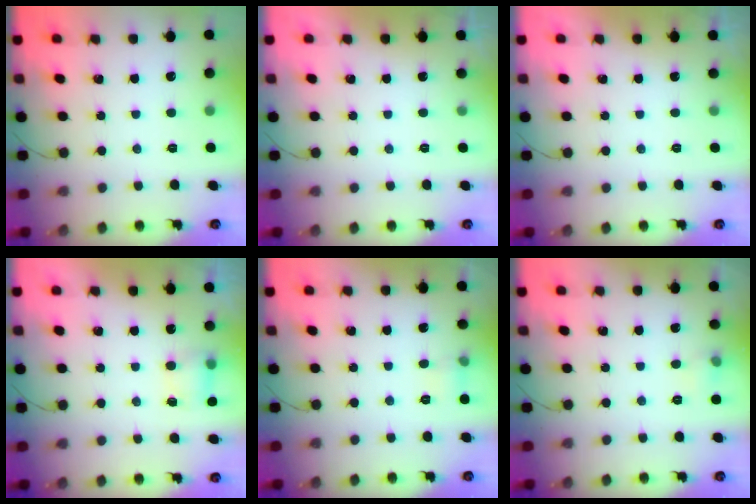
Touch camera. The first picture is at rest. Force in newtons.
{"total": 0.0}
{"total": 0.0}
{"total": 4.4, "press": 4.3, "slide": 1.1}
{"total": 4.7, "press": 4.4, "slide": 1.7}
{"total": 4.6, "press": 4.4, "slide": 1.4}